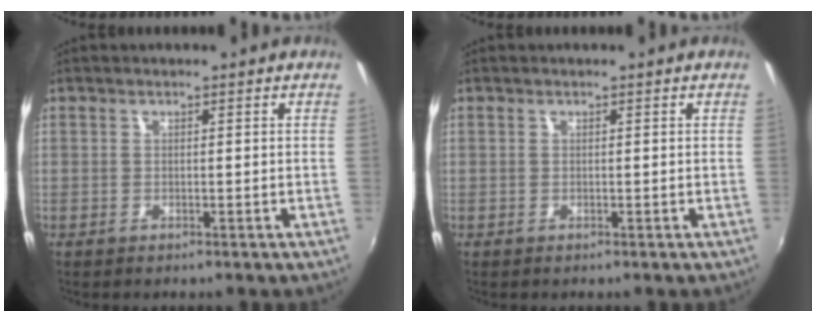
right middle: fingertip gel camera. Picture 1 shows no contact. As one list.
[{"total": 0.0}]